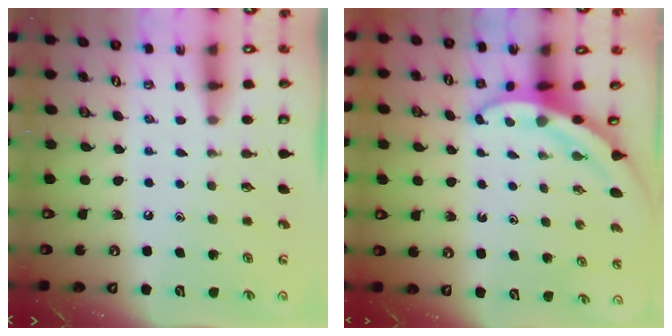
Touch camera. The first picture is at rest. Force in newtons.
{"total": 3.8, "press": 3.8, "slide": 0.5}